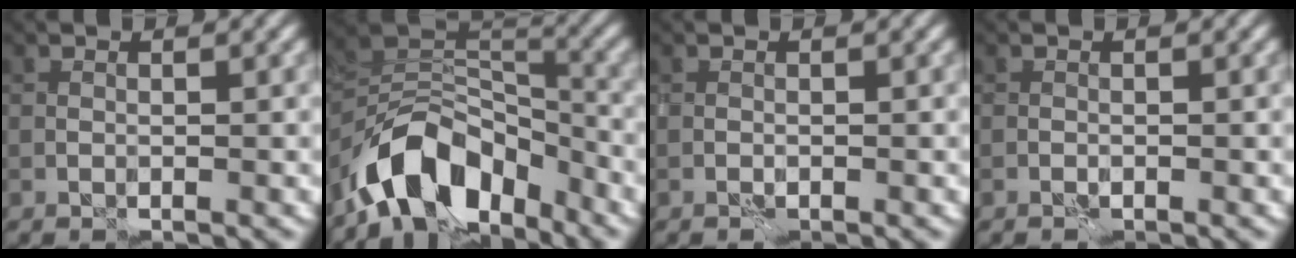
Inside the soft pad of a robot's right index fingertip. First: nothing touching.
{"total": 9.9, "force": [-6.2, 5.5, 5.4], "torque": [-0.081, 0.008, -0.116]}
{"total": 0.0}
{"total": 0.0}